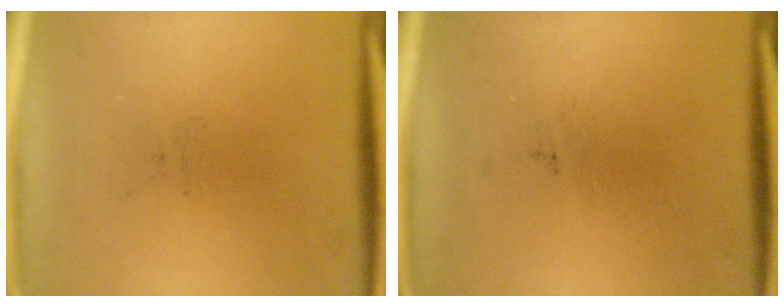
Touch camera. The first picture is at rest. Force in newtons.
{"total": 0.0}